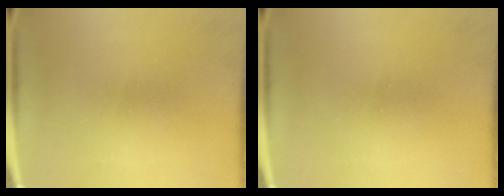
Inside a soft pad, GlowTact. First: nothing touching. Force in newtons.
{"total": 0.0}